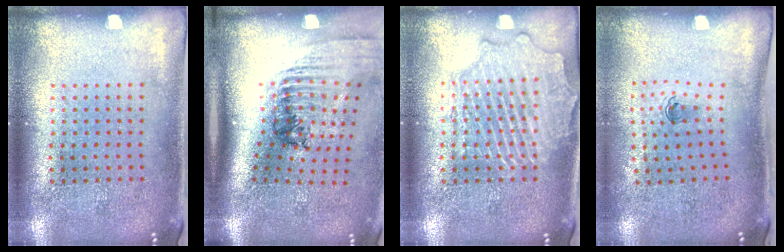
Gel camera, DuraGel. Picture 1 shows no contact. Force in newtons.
{"total": 2.0, "press": 1.4, "slide": 1.4}
{"total": 3.1, "press": 3.1, "slide": 0.3}
{"total": 0.6, "press": 0.3, "slide": 0.5}